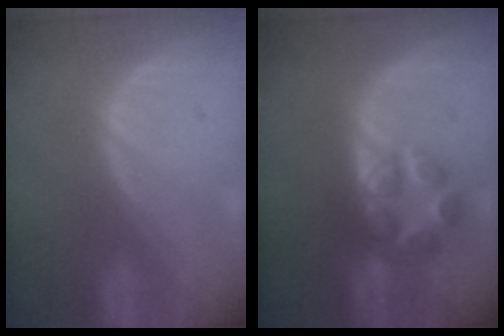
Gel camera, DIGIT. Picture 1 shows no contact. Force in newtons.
{"total": 7.0, "press": 6.0, "slide": 3.8}